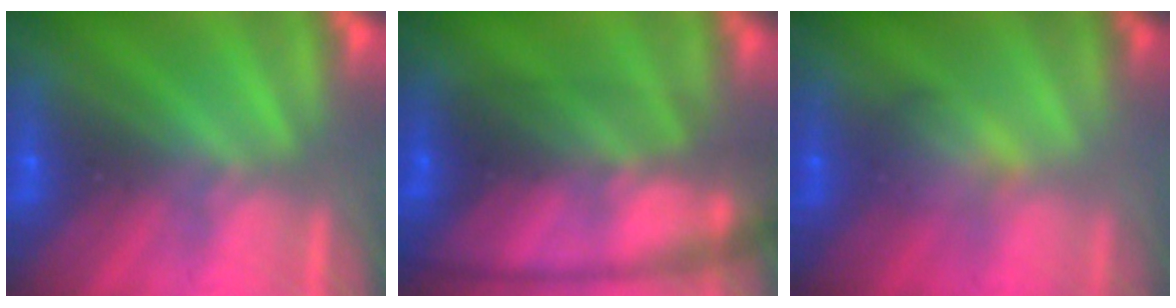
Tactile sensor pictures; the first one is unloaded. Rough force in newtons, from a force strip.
{"total": 7.1}
{"total": 2.1}